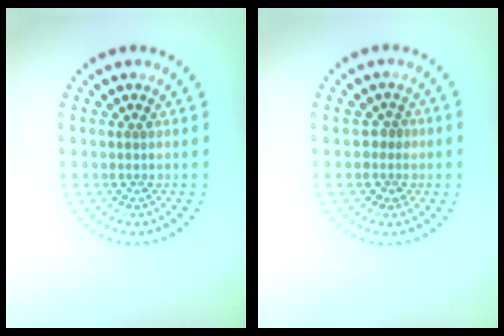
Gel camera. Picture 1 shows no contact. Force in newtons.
{"total": 1.3, "press": 1.1, "slide": 0.7}